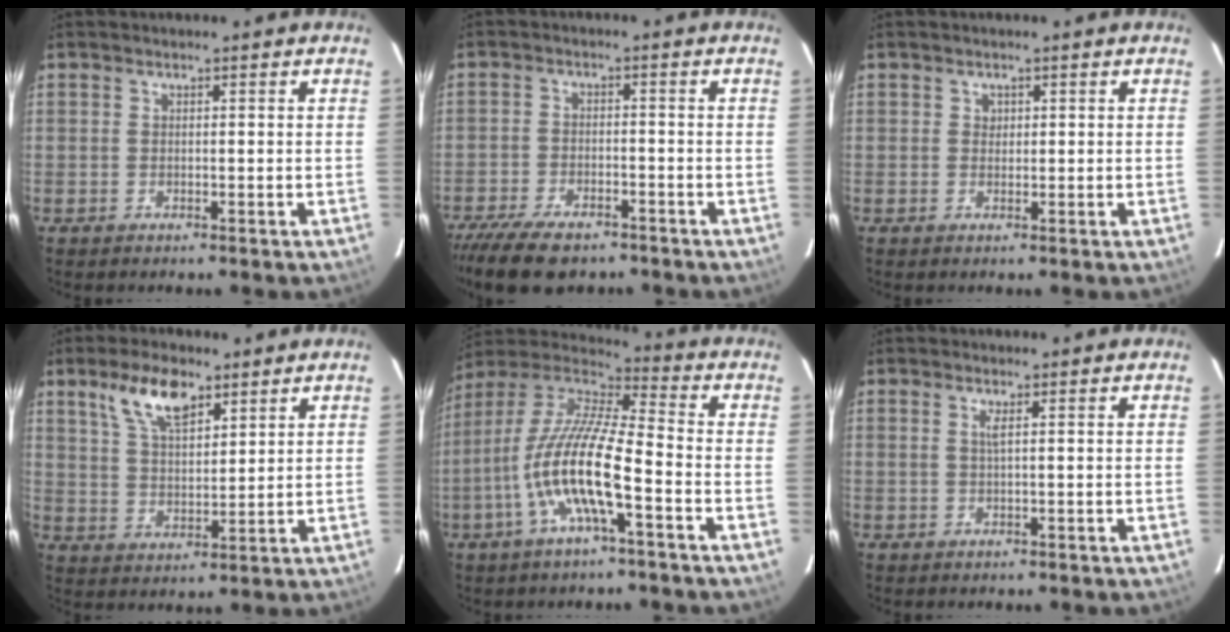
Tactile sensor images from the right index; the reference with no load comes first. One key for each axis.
{"total": 11.7, "fx": -9.2, "fy": 4.4, "fz": 5.7, "tx": -0.138, "ty": -0.028, "tz": -0.157}
{"total": 1.1, "fx": 0.3, "fy": 1.0, "fz": 0.0, "tx": 0.007, "ty": 0.006, "tz": 0.005}
{"total": 9.0, "fx": 5.6, "fy": 3.7, "fz": 6.0, "tx": -0.110, "ty": 0.011, "tz": 0.109}
{"total": 15.5, "fx": -5.6, "fy": 2.6, "fz": 14.2, "tx": -0.274, "ty": -0.008, "tz": -0.114}
{"total": 0.9, "fx": 0.2, "fy": -0.3, "fz": 0.9, "tx": -0.015, "ty": 0.000, "tz": 0.004}